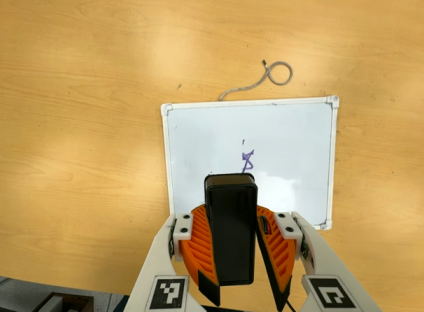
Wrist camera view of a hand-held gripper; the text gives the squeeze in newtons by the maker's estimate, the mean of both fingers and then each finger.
{"total": 11.0, "left": 10.8, "right": 11.2}